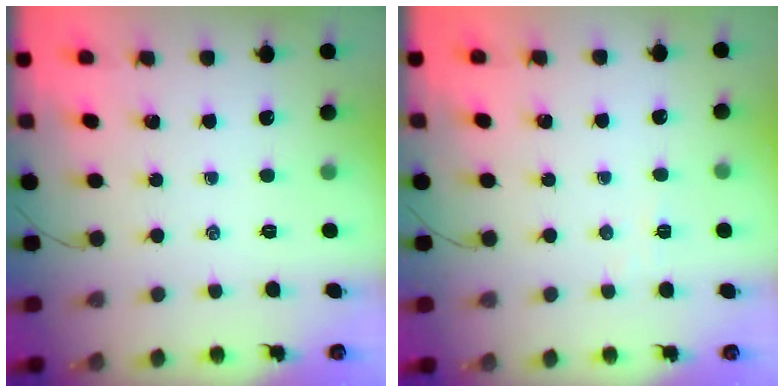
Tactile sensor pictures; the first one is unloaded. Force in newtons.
{"total": 3.2, "press": 3.0, "slide": 1.0}